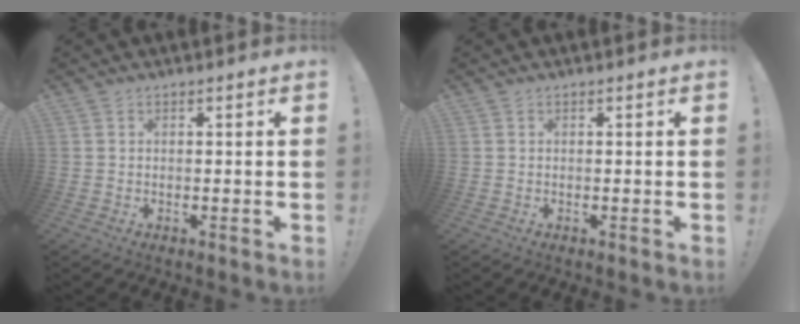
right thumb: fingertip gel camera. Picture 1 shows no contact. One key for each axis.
{"total": 0.0}